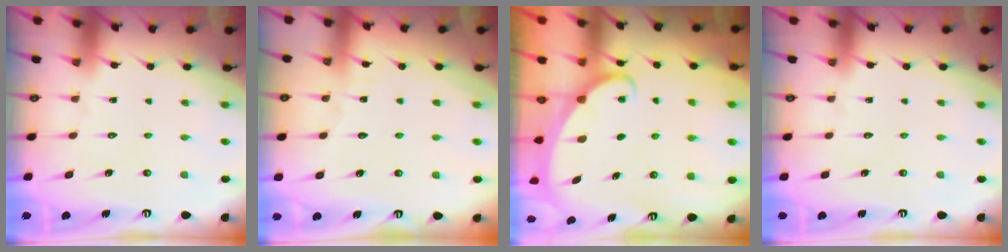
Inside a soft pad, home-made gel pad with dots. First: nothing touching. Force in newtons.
{"total": 3.0, "press": 3.0, "slide": 0.4}
{"total": 2.0, "press": 2.0, "slide": 0.3}
{"total": 0.0}